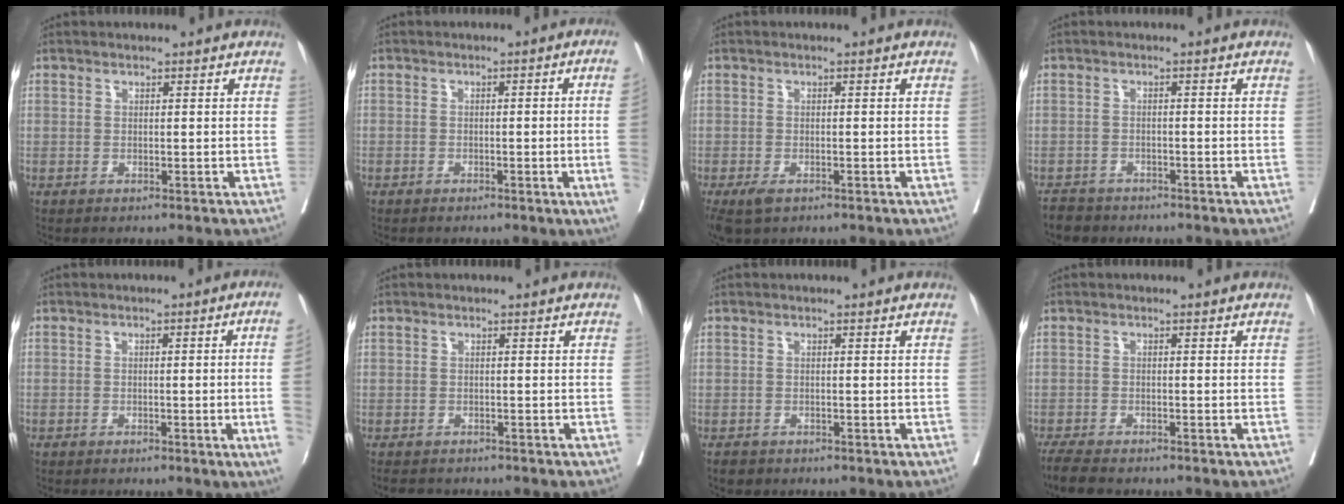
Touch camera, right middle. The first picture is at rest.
{"total": 5.0, "force": [-1.1, -1.0, 4.8], "torque": [-0.054, -0.001, -0.016]}
{"total": 3.3, "force": [-2.0, 1.6, 2.1], "torque": [-0.042, -0.009, -0.030]}
{"total": 3.6, "force": [-3.2, 1.8, 0.0], "torque": [-0.002, -0.001, -0.056]}
{"total": 6.3, "force": [-1.3, -1.2, 6.1], "torque": [-0.064, -0.004, -0.021]}
{"total": 4.0, "force": [-3.5, 1.5, 1.1], "torque": [-0.013, -0.005, -0.050]}
{"total": 1.6, "force": [-1.2, 1.0, 0.2], "torque": [-0.007, 0.001, -0.019]}
{"total": 4.7, "force": [-4.1, 1.0, 2.1], "torque": [-0.036, -0.012, -0.070]}